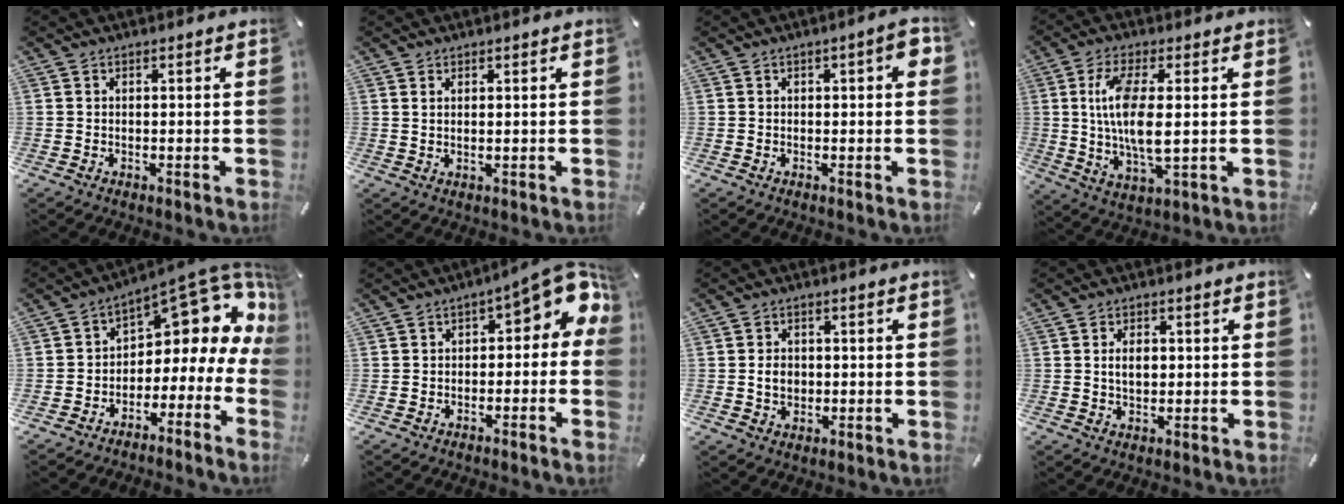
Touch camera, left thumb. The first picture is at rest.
{"total": 1.4, "force": [1.0, 0.0, 1.0], "torque": [-0.020, -0.002, 0.018]}
{"total": 4.4, "force": [0.6, 1.7, 4.0], "torque": [-0.050, 0.002, 0.004]}
{"total": 12.4, "force": [1.7, 4.4, 11.5], "torque": [-0.252, -0.011, 0.023]}
{"total": 9.3, "force": [6.1, 4.8, 5.2], "torque": [-0.068, -0.063, 0.096]}
{"total": 8.0, "force": [2.5, 4.0, 6.5], "torque": [-0.087, -0.019, 0.038]}
{"total": 3.7, "force": [0.0, 3.2, 1.9], "torque": [-0.039, -0.002, -0.003]}
{"total": 3.7, "force": [0.4, 2.5, 2.7], "torque": [-0.048, 0.003, 0.003]}